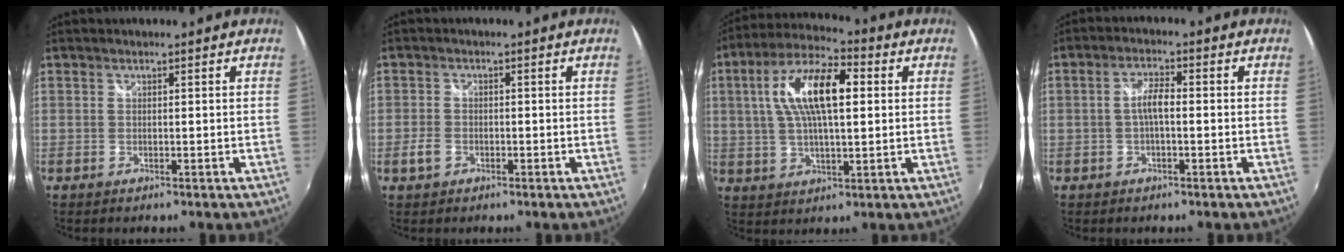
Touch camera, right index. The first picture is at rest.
{"total": 2.8, "force": [-1.4, 2.1, 1.3], "torque": [-0.031, 0.001, -0.026]}
{"total": 14.2, "force": [2.9, 5.3, 12.8], "torque": [-0.241, 0.023, 0.046]}
{"total": 3.5, "force": [-0.5, 1.0, 3.3], "torque": [-0.065, 0.009, -0.010]}